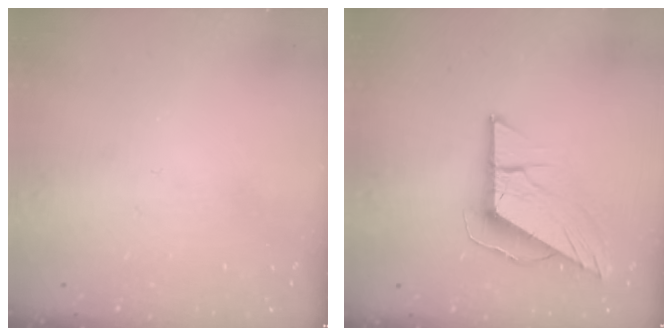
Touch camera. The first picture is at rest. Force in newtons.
{"total": 9.6, "press": 9.6, "slide": 0.5}